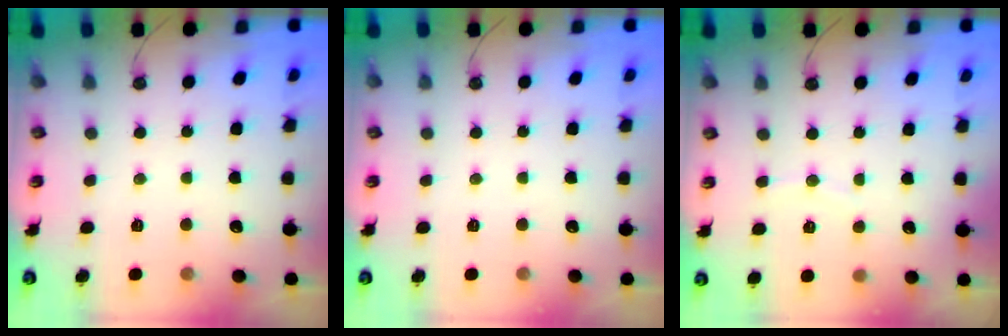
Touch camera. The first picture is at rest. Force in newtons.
{"total": 0.0}
{"total": 4.8, "press": 4.7, "slide": 0.8}